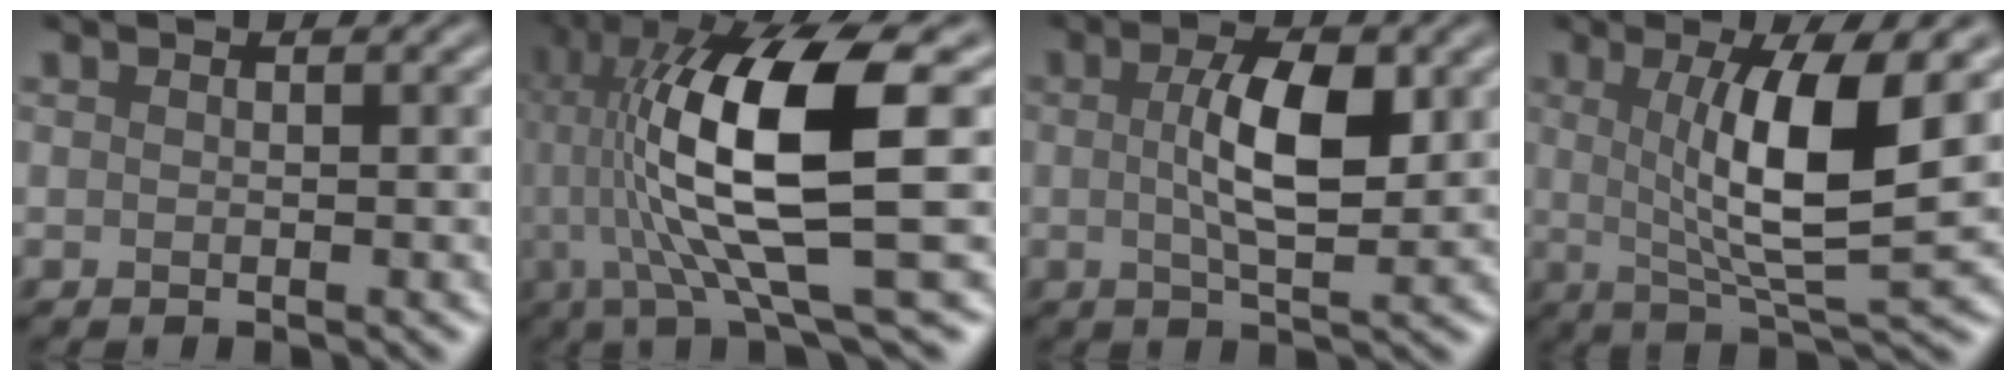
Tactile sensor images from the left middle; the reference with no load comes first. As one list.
[{"total": 13.1, "force": [0.9, 2.9, 12.8], "torque": [-0.224, 0.007, 0.024]}, {"total": 5.4, "force": [0.7, 1.8, 5.1], "torque": [-0.099, 0.001, 0.012]}, {"total": 8.1, "force": [1.3, 1.8, 7.8], "torque": [-0.120, -0.010, 0.024]}]